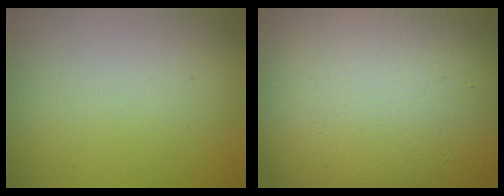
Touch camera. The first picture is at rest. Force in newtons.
{"total": 20.7, "press": 20.7, "slide": 1.3}